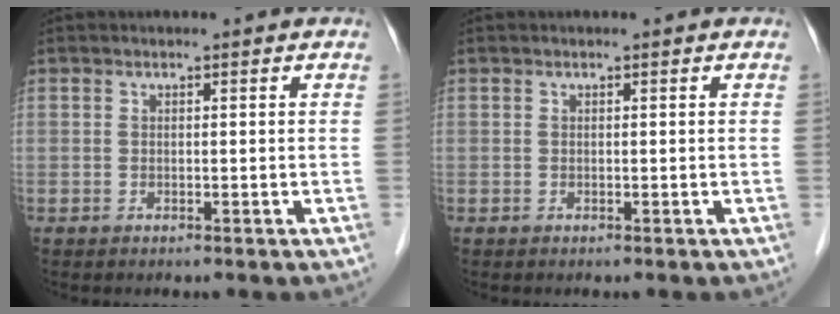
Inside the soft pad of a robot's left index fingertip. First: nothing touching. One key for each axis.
{"total": 0.0}